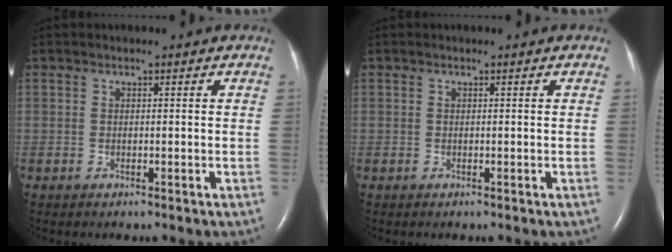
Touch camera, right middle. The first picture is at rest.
{"total": 0.0}